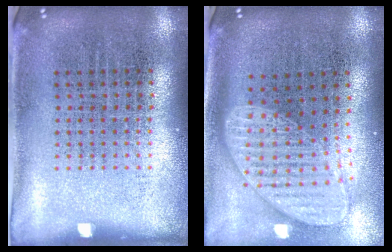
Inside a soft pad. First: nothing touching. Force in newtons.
{"total": 2.0, "press": 1.6, "slide": 1.2}